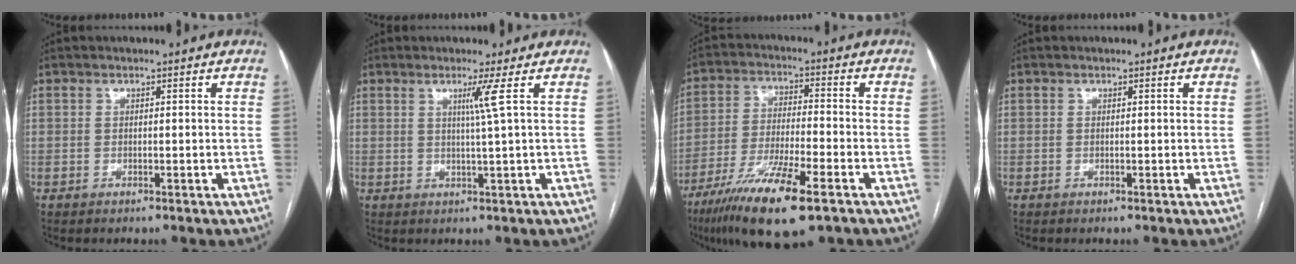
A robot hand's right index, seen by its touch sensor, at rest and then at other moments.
{"total": 3.0, "force": [1.0, -1.4, 2.4], "torque": [-0.044, -0.009, 0.023]}
{"total": 14.3, "force": [-8.6, 1.7, 11.4], "torque": [-0.222, -0.033, -0.151]}
{"total": 0.0}